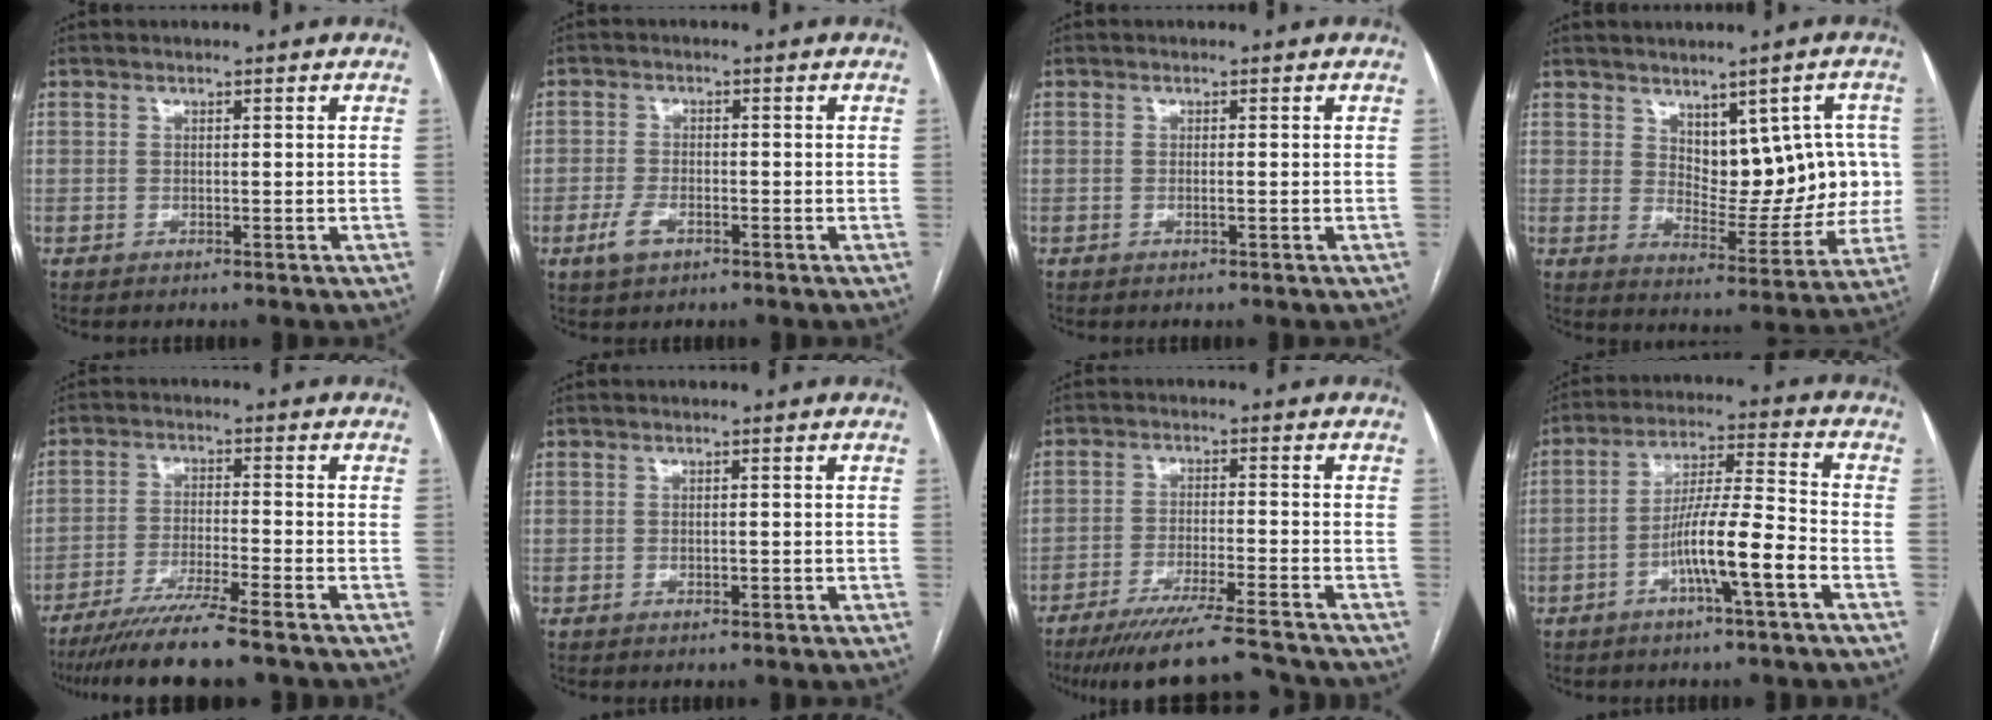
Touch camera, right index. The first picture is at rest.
{"total": 3.7, "force": [-1.8, 2.1, 2.4], "torque": [-0.053, -0.001, -0.030]}
{"total": 0.8, "force": [-0.2, 0.0, 0.7], "torque": [-0.015, 0.000, -0.002]}
{"total": 11.0, "force": [3.2, 6.2, 8.5], "torque": [-0.091, 0.014, 0.058]}
{"total": 9.6, "force": [-7.8, -0.8, 5.6], "torque": [-0.086, -0.032, -0.133]}
{"total": 0.9, "force": [-0.3, 0.4, 0.8], "torque": [-0.016, -0.001, -0.002]}
{"total": 14.2, "force": [-12.7, 0.1, 6.3], "torque": [-0.102, -0.026, -0.199]}
{"total": 10.0, "force": [-4.2, 0.2, 9.1], "torque": [-0.166, 0.012, -0.076]}